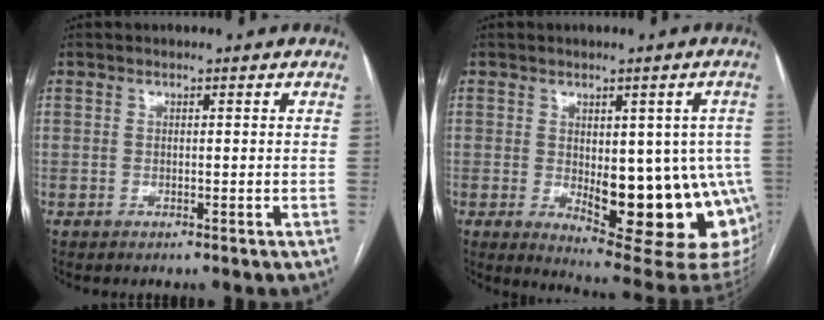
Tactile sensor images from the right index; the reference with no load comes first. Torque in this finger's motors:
{"motor_torque": [1.35, -0.78, 0.36, 0.09]}